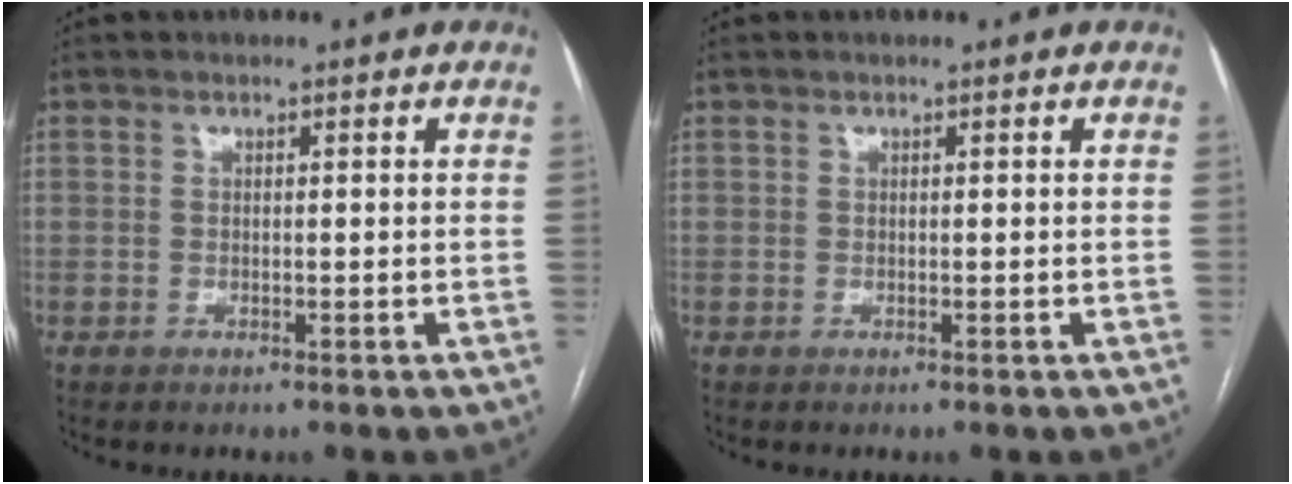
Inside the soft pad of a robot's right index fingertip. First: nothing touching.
{"total": 0.0}